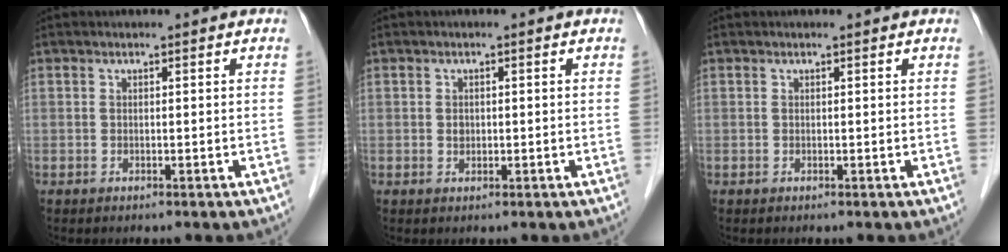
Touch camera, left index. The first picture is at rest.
{"total": 1.0, "force": [0.0, 0.9, 0.6], "torque": [-0.013, 0.001, 0.001]}
{"total": 0.0}